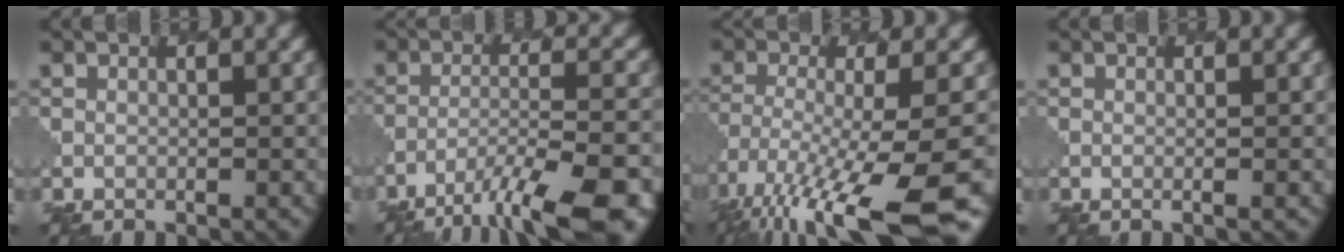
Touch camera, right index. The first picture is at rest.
{"total": 10.6, "force": [-7.2, 2.8, 7.2], "torque": [-0.117, -0.015, -0.107]}
{"total": 14.1, "force": [-8.6, 3.2, 10.8], "torque": [-0.216, -0.026, -0.129]}
{"total": 0.8, "force": [0.2, 0.2, 0.7], "torque": [-0.007, -0.001, -0.004]}